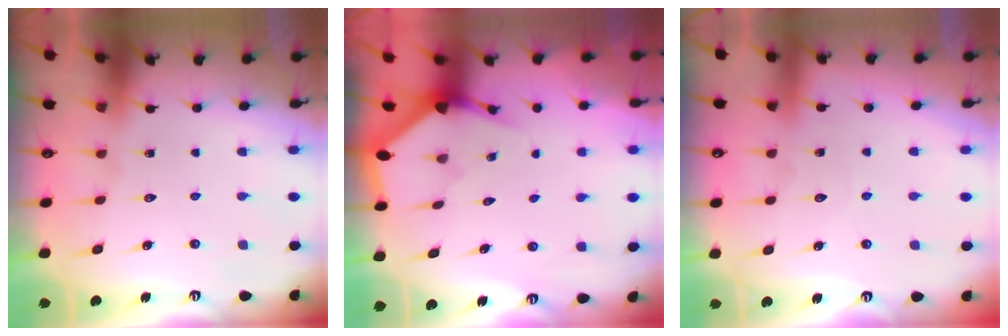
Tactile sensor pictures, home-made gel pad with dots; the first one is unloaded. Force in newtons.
{"total": 3.5, "press": 3.5, "slide": 0.2}
{"total": 3.2, "press": 3.2, "slide": 0.5}